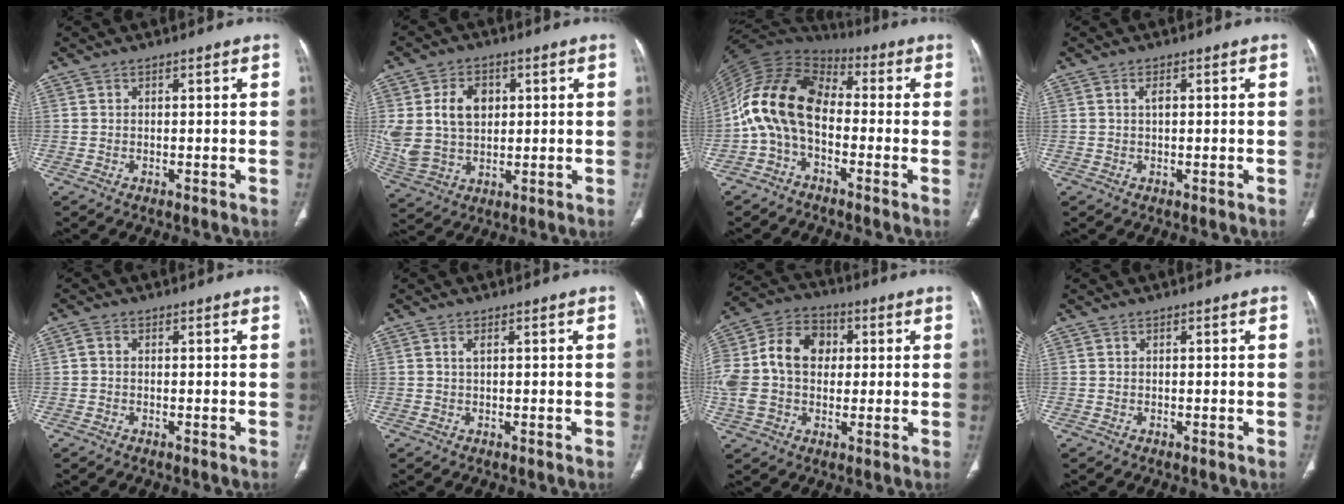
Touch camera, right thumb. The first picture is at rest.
{"total": 11.9, "force": [2.5, 8.6, 7.9], "torque": [-0.137, -0.003, 0.059]}
{"total": 14.8, "force": [-1.8, 9.2, 11.5], "torque": [-0.214, 0.050, -0.049]}
{"total": 1.4, "force": [0.3, 0.6, 1.2], "torque": [-0.025, 0.001, 0.005]}
{"total": 1.2, "force": [-0.1, 0.9, 0.8], "torque": [-0.014, 0.002, -0.004]}
{"total": 0.9, "force": [0.3, 0.3, 0.8], "torque": [-0.023, 0.004, 0.005]}
{"total": 17.9, "force": [1.4, 13.2, 11.9], "torque": [-0.248, 0.036, 0.022]}
{"total": 0.0}